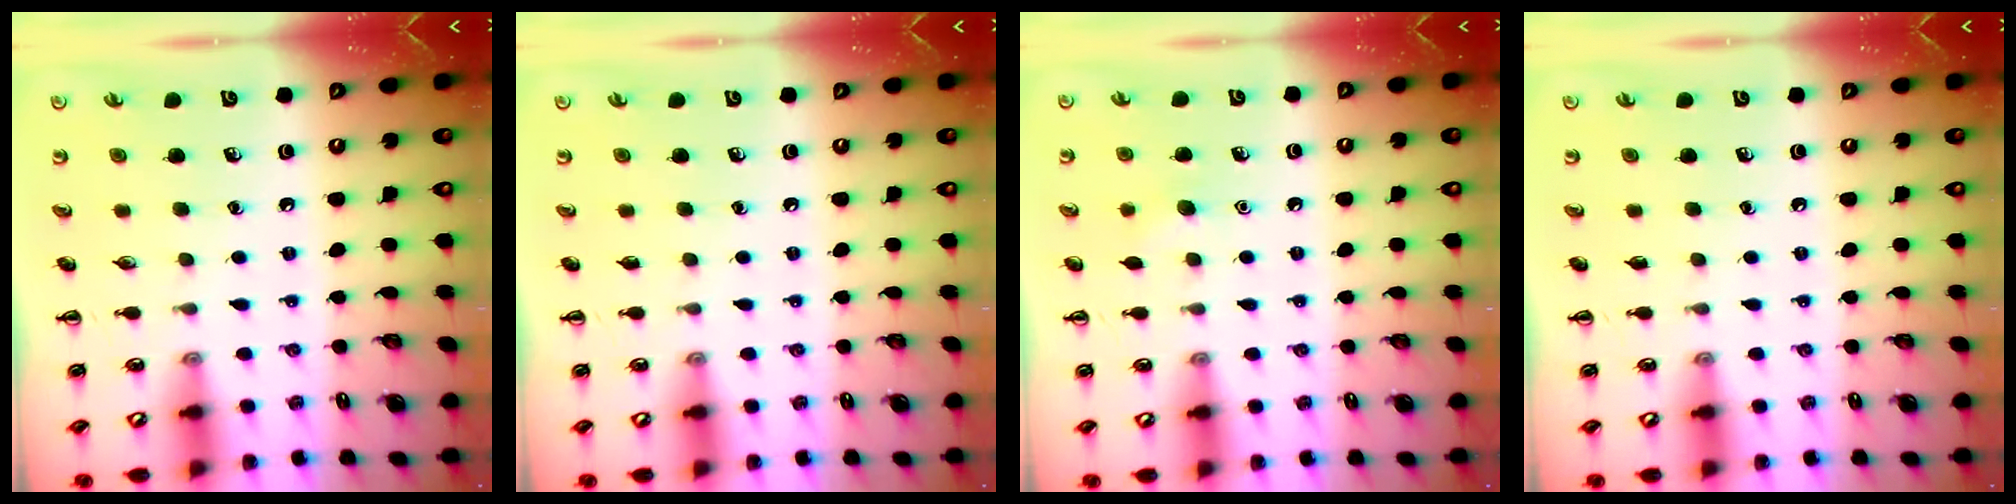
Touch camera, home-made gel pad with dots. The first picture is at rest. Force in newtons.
{"total": 0.0}
{"total": 3.5, "press": 3.4, "slide": 0.8}
{"total": 0.0}